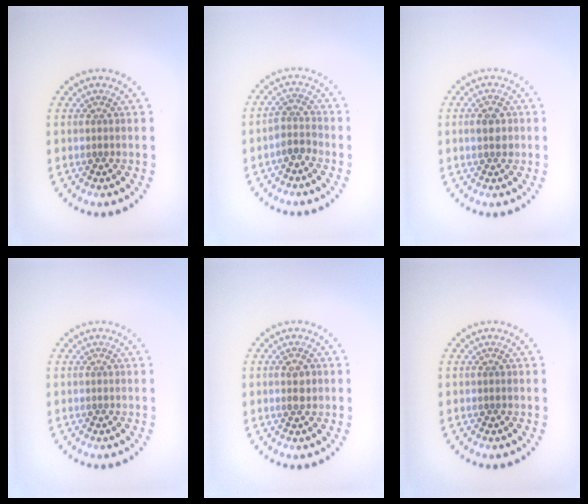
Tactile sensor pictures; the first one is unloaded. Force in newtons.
{"total": 1.9, "press": 1.6, "slide": 1.0}
{"total": 2.4, "press": 2.4, "slide": 0.2}
{"total": 0.0}
{"total": 1.5, "press": 1.4, "slide": 0.5}
{"total": 0.0}